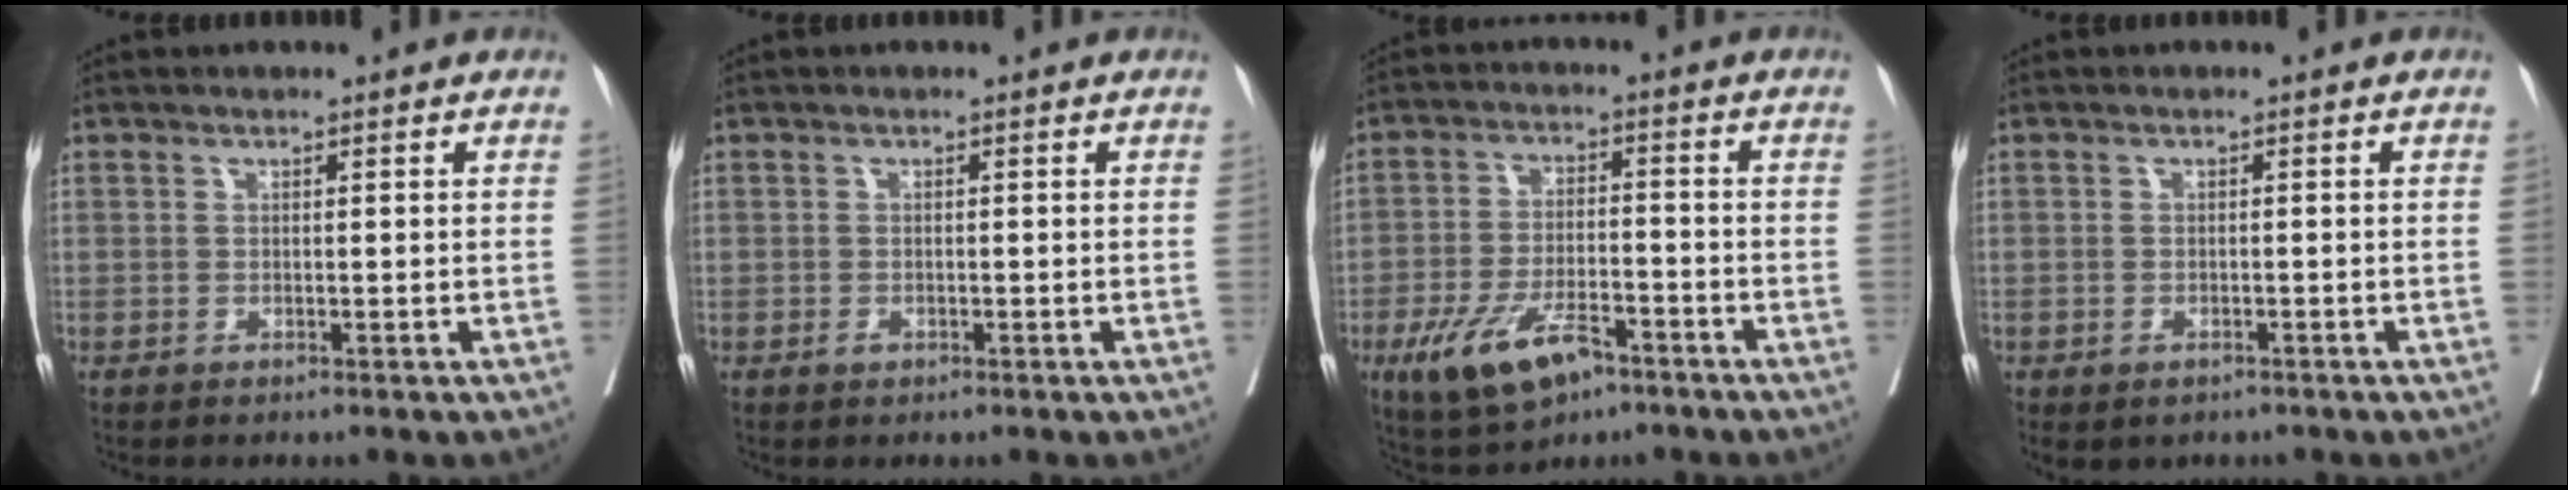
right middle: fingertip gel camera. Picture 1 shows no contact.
{"total": 0.7, "force": [-0.4, 0.5, 0.3], "torque": [-0.005, 0.001, -0.005]}
{"total": 10.2, "force": [-5.9, 4.0, 7.3], "torque": [-0.147, -0.008, -0.098]}
{"total": 2.9, "force": [-2.0, 1.6, 1.3], "torque": [-0.019, -0.005, -0.024]}